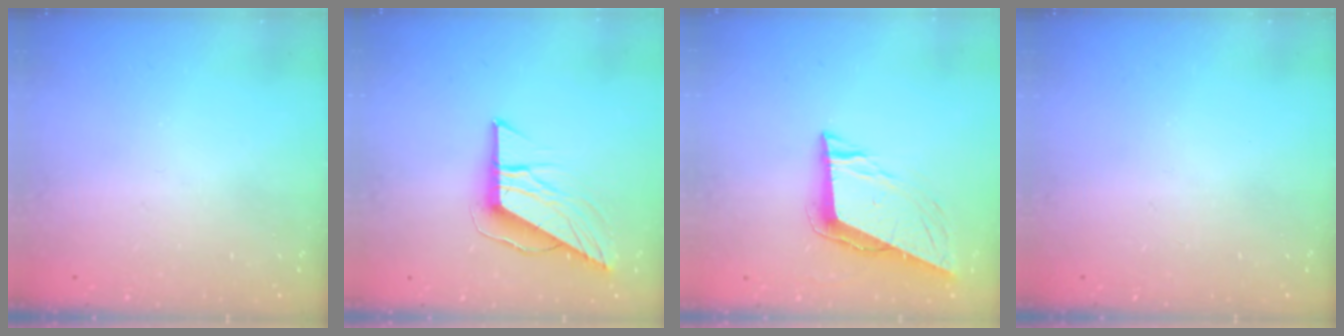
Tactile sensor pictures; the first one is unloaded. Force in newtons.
{"total": 9.8, "press": 9.8, "slide": 0.5}
{"total": 8.9, "press": 8.4, "slide": 2.7}
{"total": 0.0}